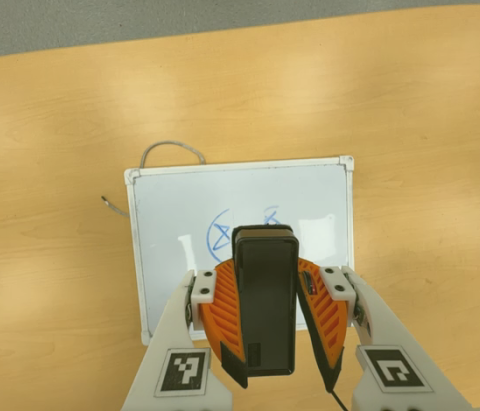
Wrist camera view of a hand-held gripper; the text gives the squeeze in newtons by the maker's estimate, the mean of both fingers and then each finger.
{"total": 8.2, "left": 7.8, "right": 8.5}